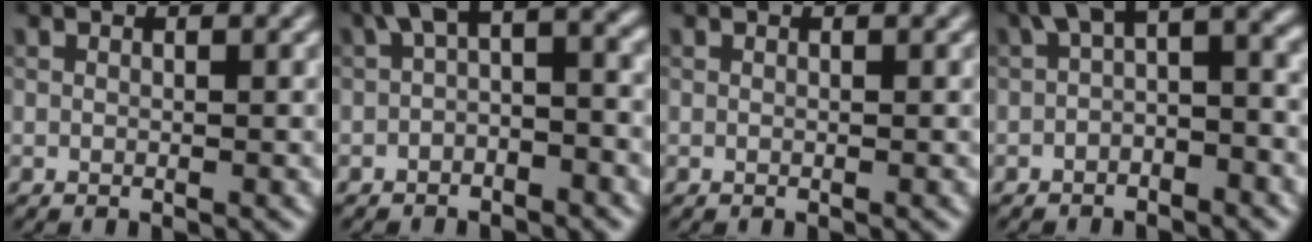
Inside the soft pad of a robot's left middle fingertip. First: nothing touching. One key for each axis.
{"total": 4.5, "fx": -0.1, "fy": 2.1, "fz": 4.0, "tx": -0.051, "ty": 0.020, "tz": -0.016}
{"total": 0.0}
{"total": 5.5, "fx": 0.3, "fy": 2.7, "fz": 4.8, "tx": -0.059, "ty": 0.020, "tz": -0.012}